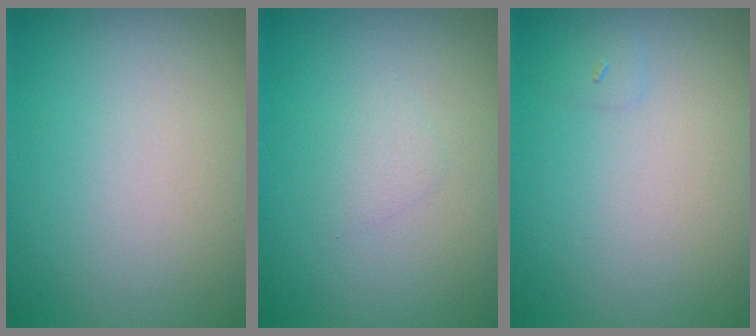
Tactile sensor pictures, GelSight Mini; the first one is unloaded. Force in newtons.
{"total": 0.9, "press": 0.9, "slide": 0.1}
{"total": 0.6, "press": 0.6, "slide": 0.1}